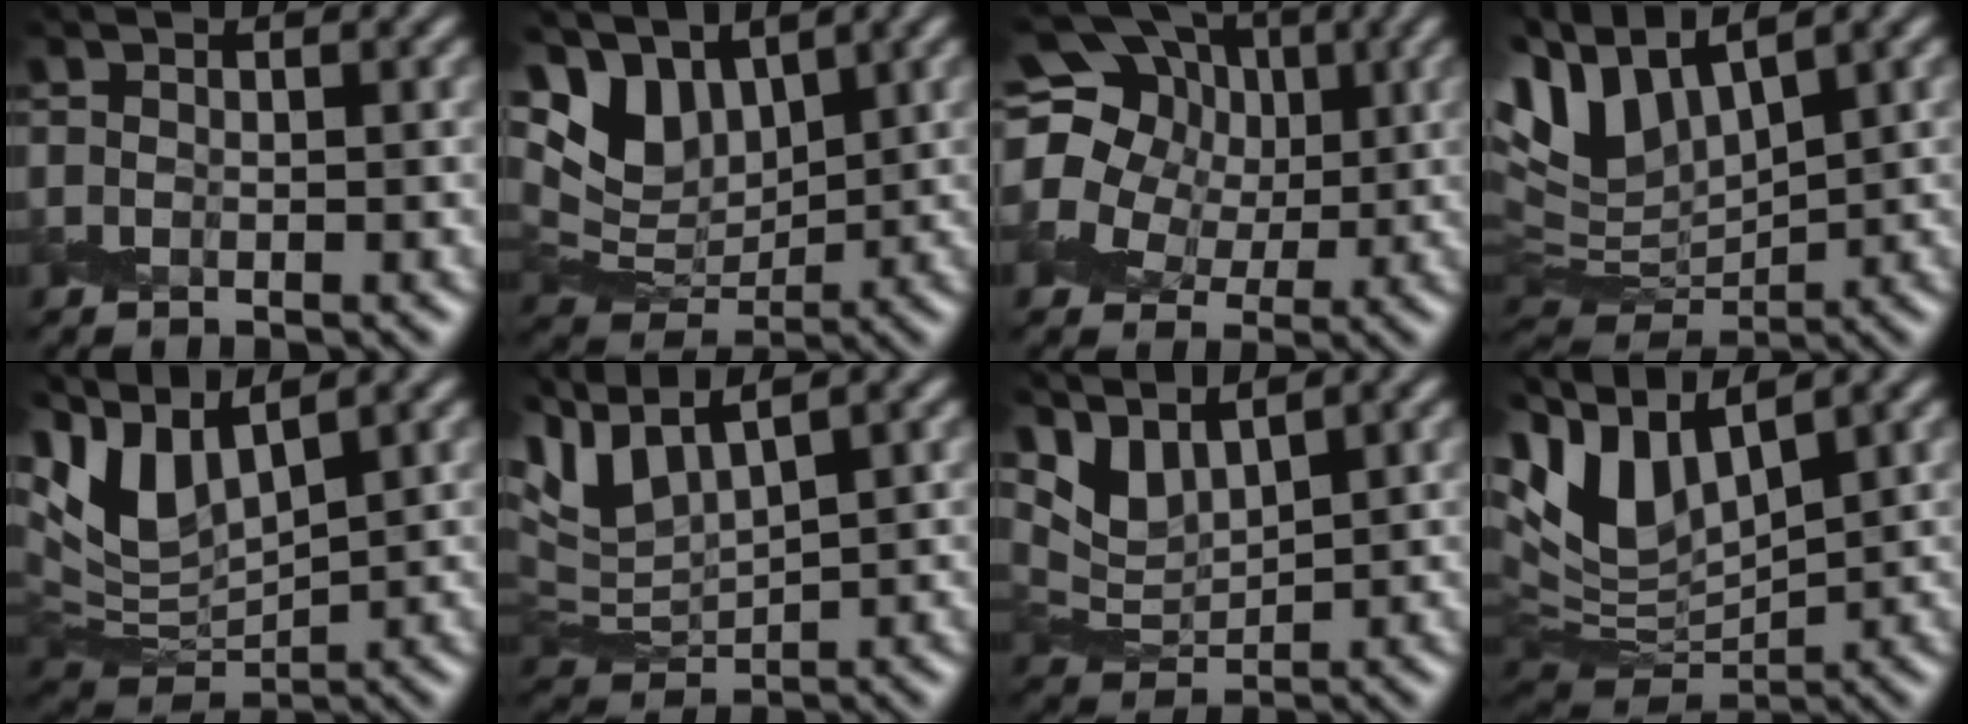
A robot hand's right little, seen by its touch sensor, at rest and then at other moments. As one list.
[{"total": 6.2, "force": [3.7, 3.3, 3.7], "torque": [-0.078, 0.001, 0.064]}, {"total": 17.9, "force": [6.1, 14.1, 9.1], "torque": [-0.194, 0.033, 0.081]}, {"total": 6.5, "force": [3.9, 3.1, 4.2], "torque": [-0.094, 0.009, 0.074]}, {"total": 6.8, "force": [4.0, 2.8, 4.7], "torque": [-0.109, 0.011, 0.075]}, {"total": 5.3, "force": [3.6, 1.8, 3.4], "torque": [-0.078, 0.015, 0.065]}, {"total": 3.4, "force": [2.8, 0.9, 1.6], "torque": [-0.040, -0.007, 0.053]}, {"total": 8.1, "force": [4.4, 3.7, 5.7], "torque": [-0.136, 0.013, 0.084]}]